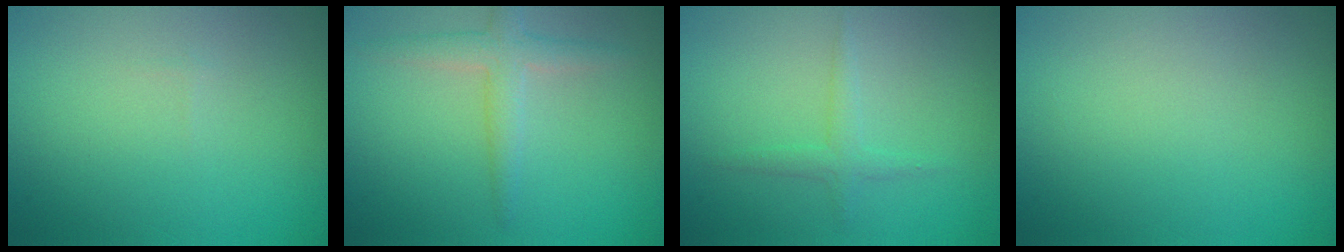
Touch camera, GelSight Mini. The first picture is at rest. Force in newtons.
{"total": 2.6, "press": 2.6, "slide": 0.0}
{"total": 1.4, "press": 1.4, "slide": 0.0}
{"total": 0.0}